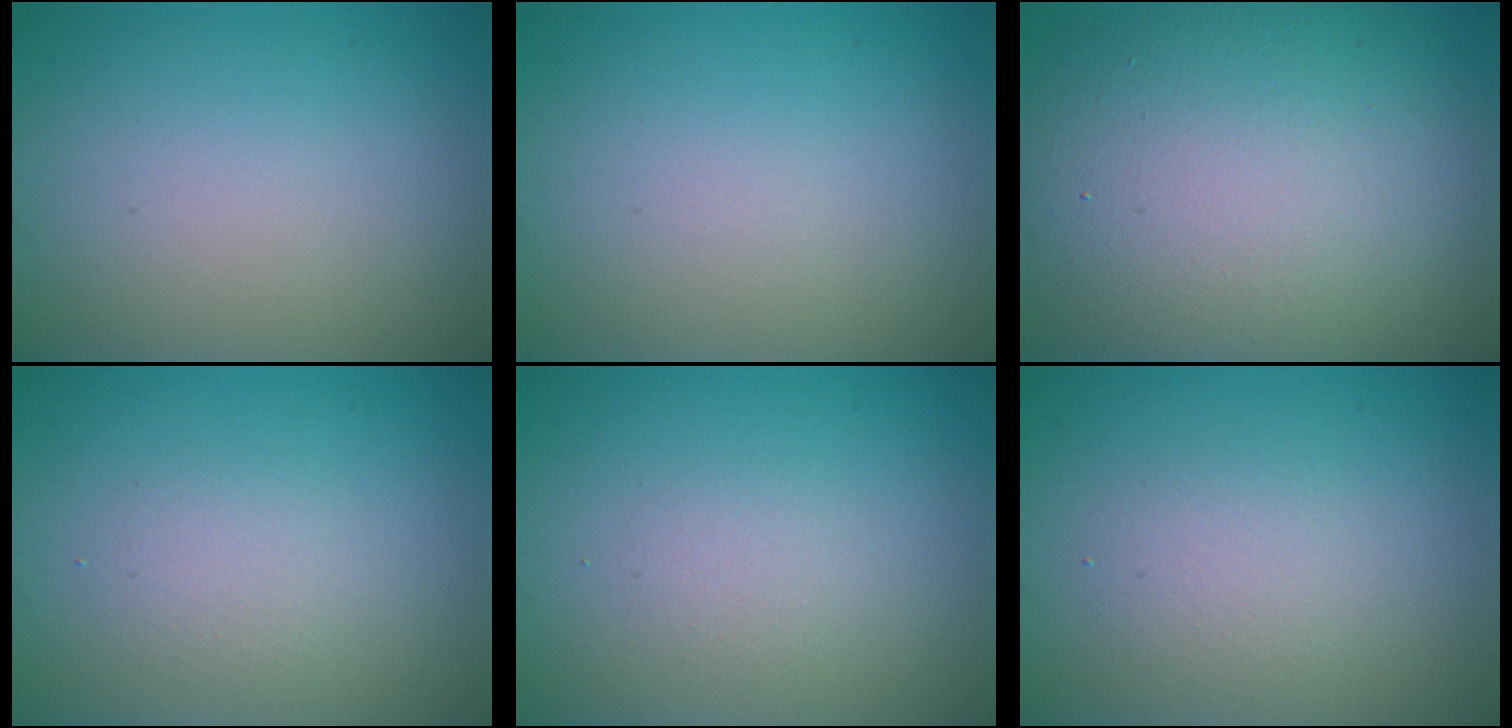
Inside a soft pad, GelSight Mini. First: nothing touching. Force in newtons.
{"total": 0.0}
{"total": 15.2, "press": 15.2, "slide": 1.1}
{"total": 1.7, "press": 1.7, "slide": 0.1}
{"total": 1.3, "press": 1.3, "slide": 0.1}
{"total": 2.2, "press": 2.2, "slide": 0.3}